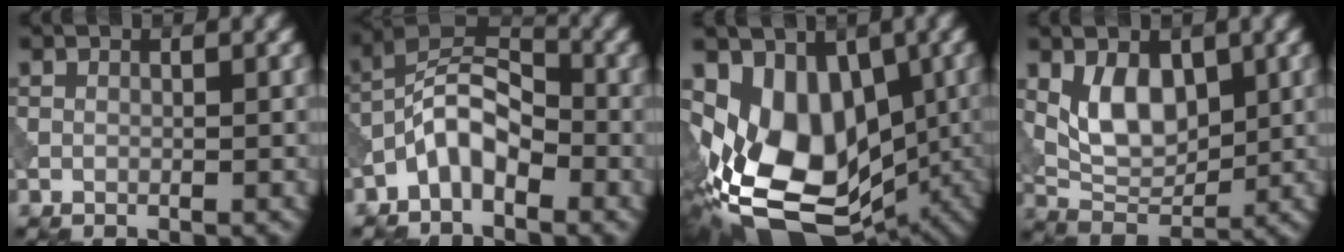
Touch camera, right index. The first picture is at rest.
{"total": 4.7, "force": [-2.6, 2.2, 3.3], "torque": [-0.061, 0.018, -0.057]}
{"total": 15.0, "force": [-2.8, 10.3, 10.6], "torque": [-0.151, -0.011, -0.027]}
{"total": 5.2, "force": [1.4, 3.1, 3.9], "torque": [-0.069, -0.006, 0.028]}